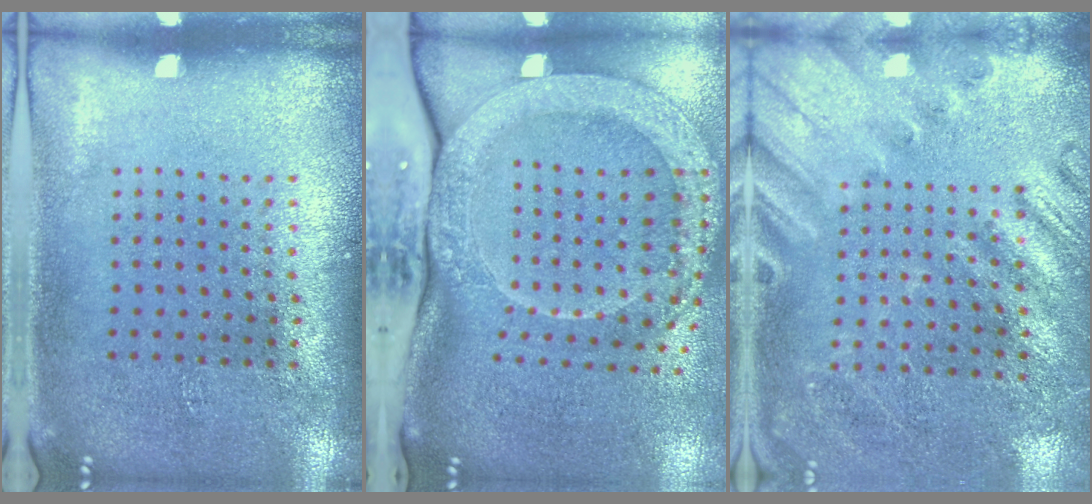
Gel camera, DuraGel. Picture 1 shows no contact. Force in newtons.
{"total": 3.1, "press": 2.3, "slide": 2.0}
{"total": 2.3, "press": 2.1, "slide": 0.9}